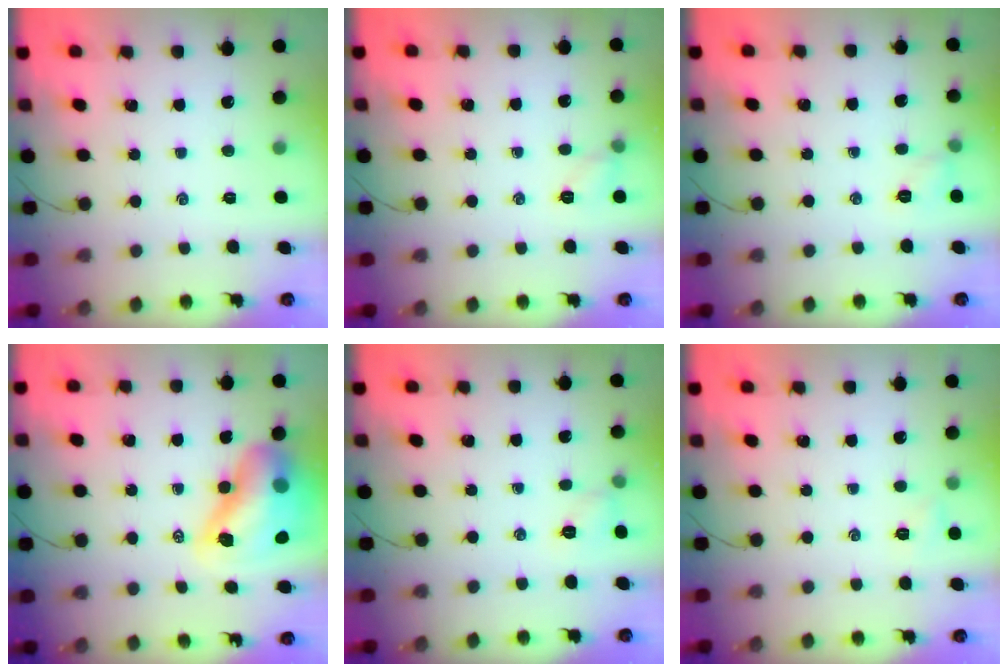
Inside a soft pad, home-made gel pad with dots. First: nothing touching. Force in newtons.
{"total": 5.7, "press": 5.5, "slide": 1.5}
{"total": 4.7, "press": 4.5, "slide": 1.1}
{"total": 16.2, "press": 15.5, "slide": 4.5}
{"total": 4.5, "press": 4.2, "slide": 1.6}
{"total": 2.8, "press": 2.7, "slide": 0.8}